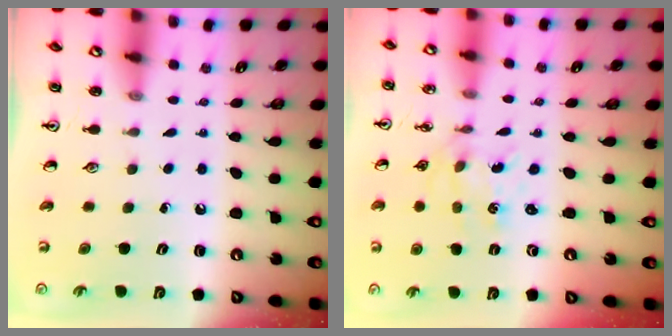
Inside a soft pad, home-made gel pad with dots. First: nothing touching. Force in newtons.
{"total": 1.2, "press": 1.2, "slide": 0.2}